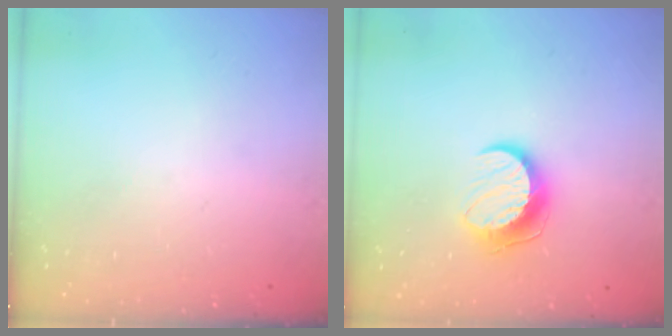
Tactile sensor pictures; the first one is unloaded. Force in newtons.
{"total": 10.3, "press": 10.3, "slide": 0.1}